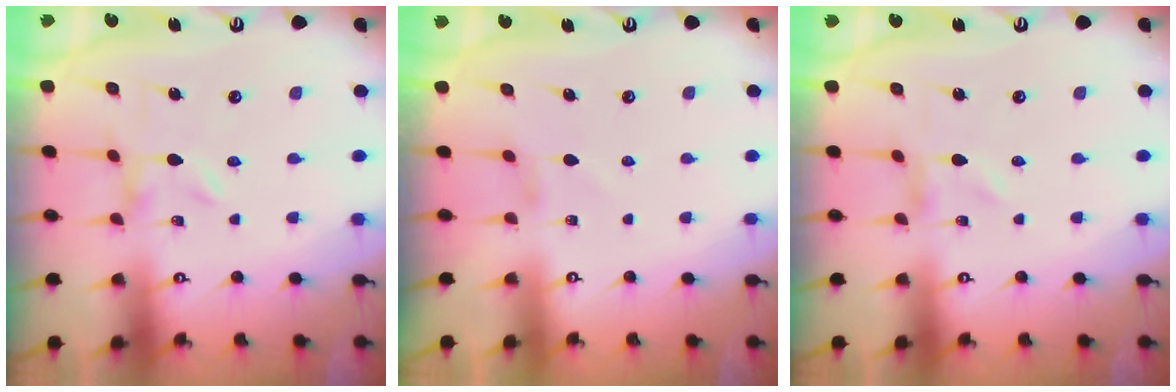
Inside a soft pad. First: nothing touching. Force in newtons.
{"total": 1.2, "press": 1.1, "slide": 0.4}
{"total": 0.0}